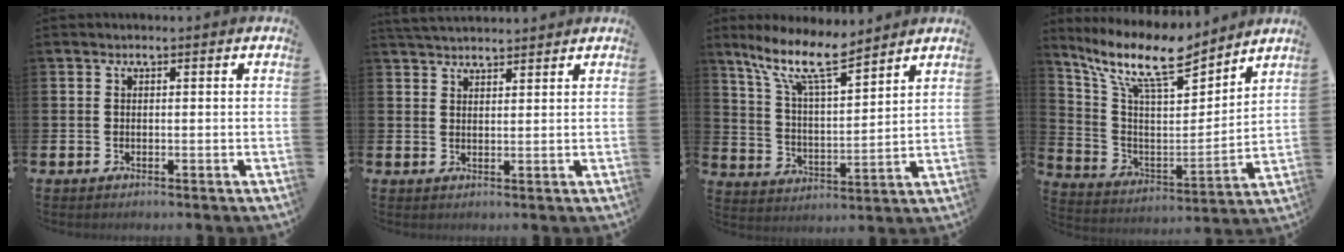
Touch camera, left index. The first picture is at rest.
{"total": 3.2, "force": [3.1, 0.3, 0.4], "torque": [-0.017, -0.012, 0.058]}
{"total": 11.1, "force": [8.9, 2.4, 6.0], "torque": [-0.137, -0.035, 0.157]}
{"total": 12.0, "force": [9.8, 3.1, 6.3], "torque": [-0.145, -0.062, 0.167]}